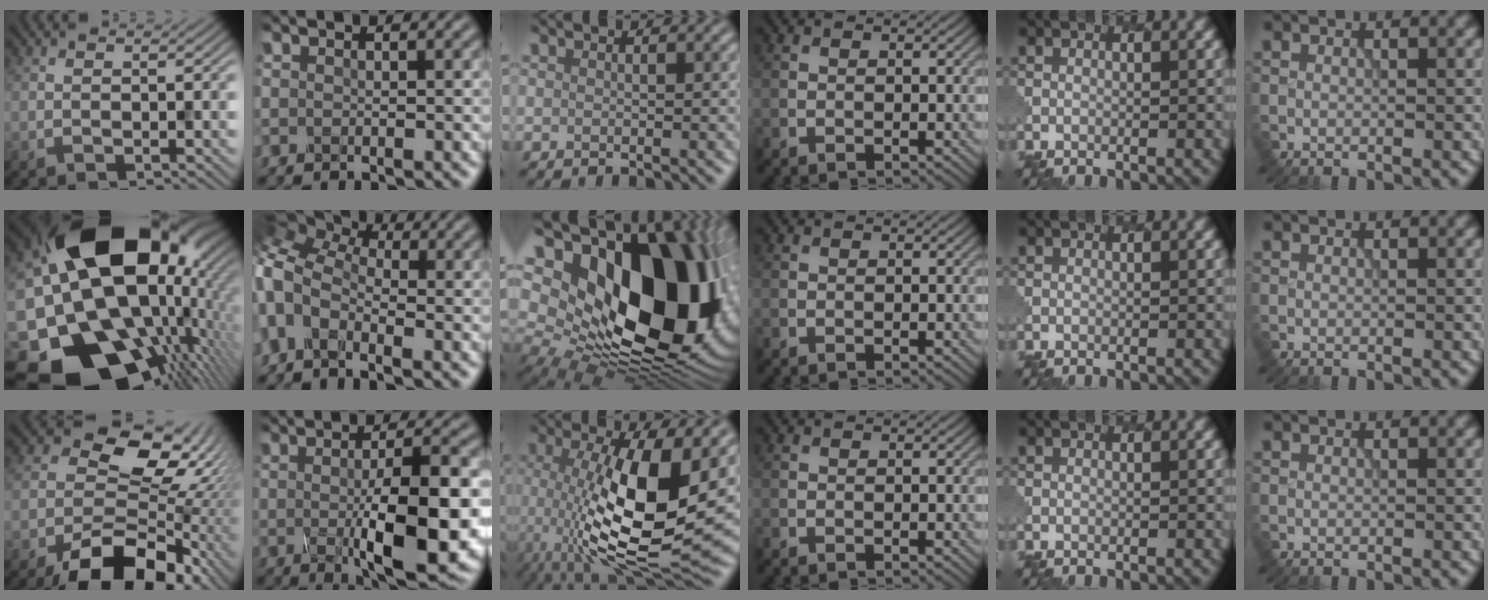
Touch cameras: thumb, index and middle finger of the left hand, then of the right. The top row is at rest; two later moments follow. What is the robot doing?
{"motion": "dispense", "object": "glue stick"}